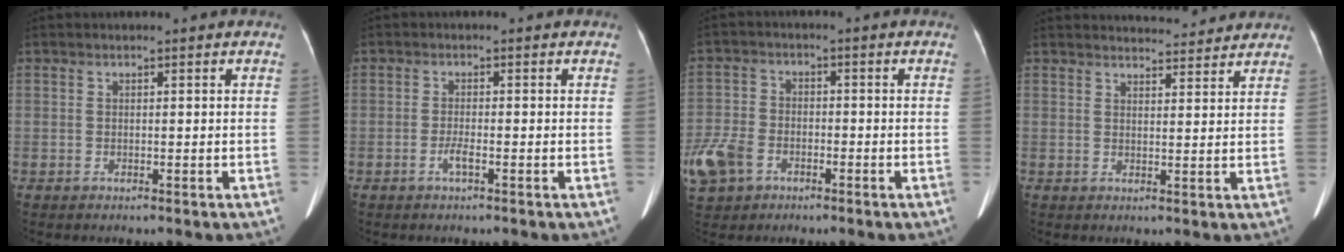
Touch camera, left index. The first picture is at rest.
{"total": 1.6, "force": [-0.8, 0.1, 1.4], "torque": [-0.030, -0.001, -0.016]}
{"total": 10.1, "force": [-5.1, 6.9, 5.3], "torque": [-0.150, 0.002, -0.091]}
{"total": 8.2, "force": [8.0, 1.3, 1.4], "torque": [-0.013, 0.010, 0.092]}